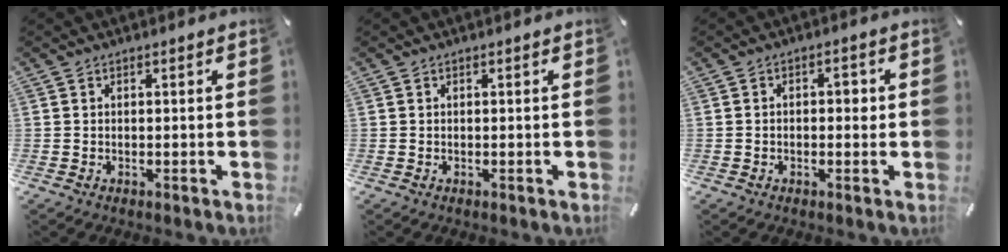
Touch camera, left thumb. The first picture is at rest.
{"total": 0.0}
{"total": 2.9, "force": [-0.2, 1.8, 2.3], "torque": [-0.029, 0.004, -0.012]}